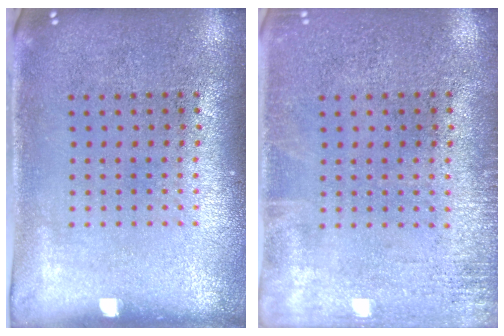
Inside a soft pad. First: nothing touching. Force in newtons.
{"total": 1.5, "press": 1.5, "slide": 0.2}